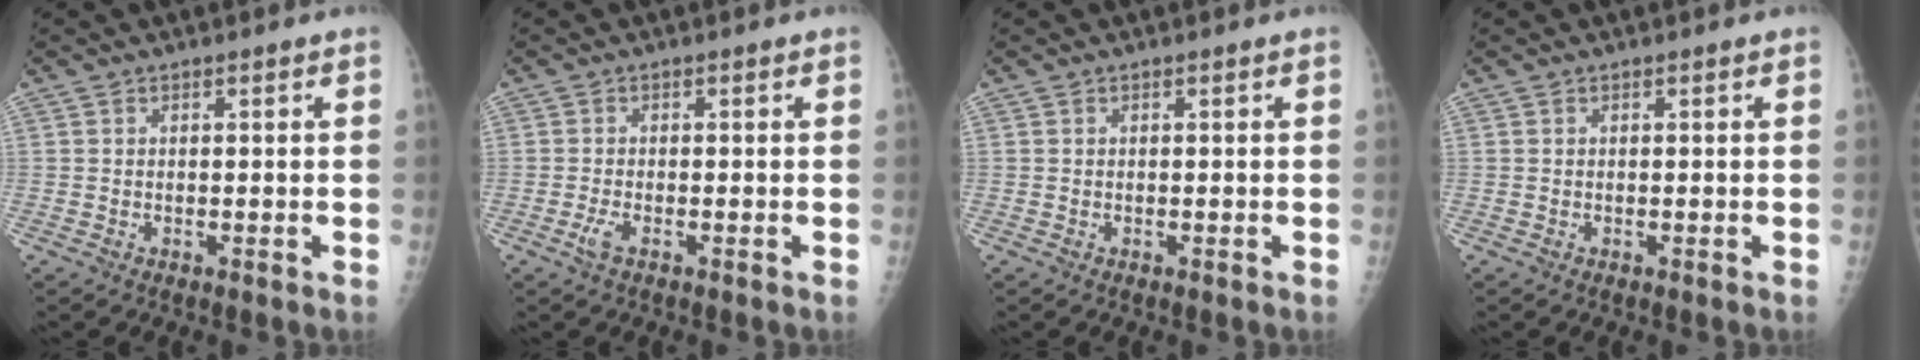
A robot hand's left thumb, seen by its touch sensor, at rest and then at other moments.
{"total": 1.9, "force": [-0.8, 0.7, 1.5], "torque": [-0.035, -0.001, -0.017]}
{"total": 0.0}
{"total": 0.0}